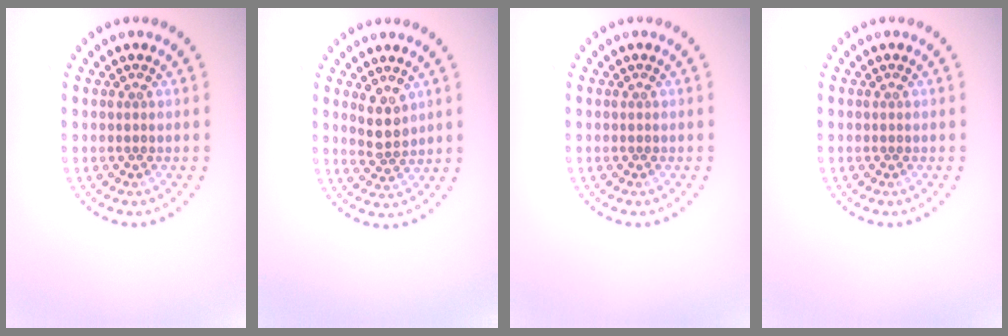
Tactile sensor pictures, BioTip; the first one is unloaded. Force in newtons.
{"total": 2.4, "press": 2.1, "slide": 1.0}
{"total": 0.0}
{"total": 0.0}